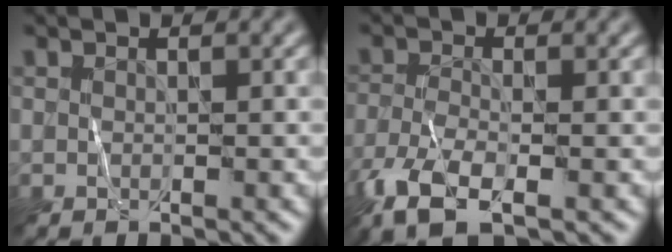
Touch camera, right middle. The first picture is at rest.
{"total": 6.0, "force": [-3.6, 2.2, 4.3], "torque": [-0.094, -0.017, -0.077]}